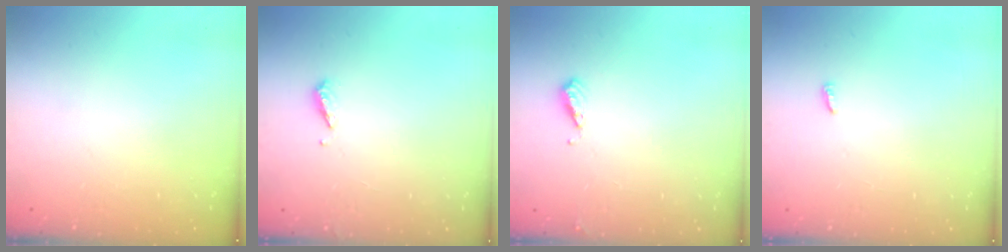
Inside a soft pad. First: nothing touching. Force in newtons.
{"total": 4.0, "press": 3.9, "slide": 0.3}
{"total": 4.5, "press": 4.4, "slide": 0.8}
{"total": 3.6, "press": 3.6, "slide": 0.4}